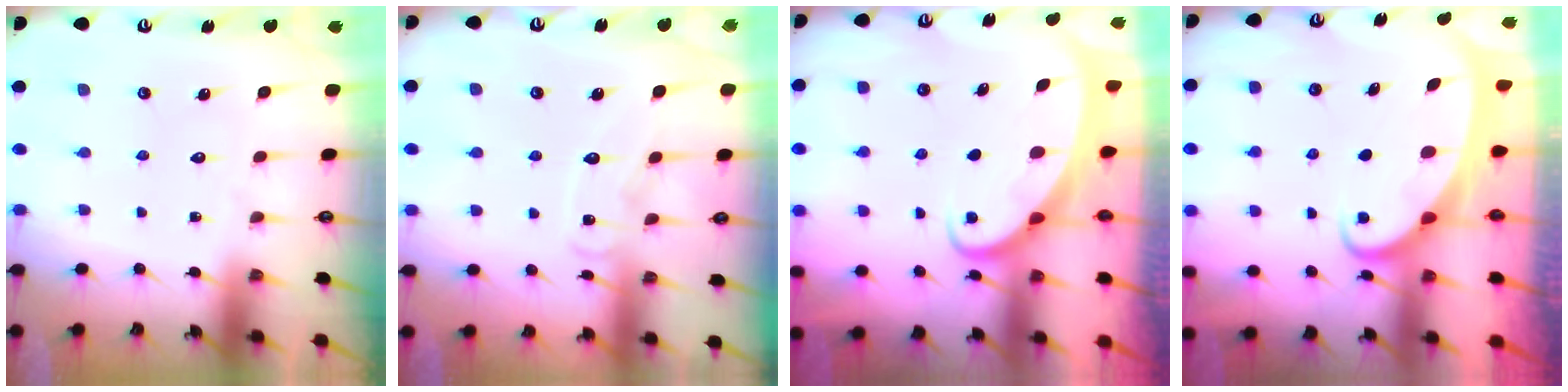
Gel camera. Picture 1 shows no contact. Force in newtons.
{"total": 7.2, "press": 7.2, "slide": 0.6}
{"total": 2.0, "press": 2.0, "slide": 0.2}
{"total": 2.1, "press": 2.1, "slide": 0.4}